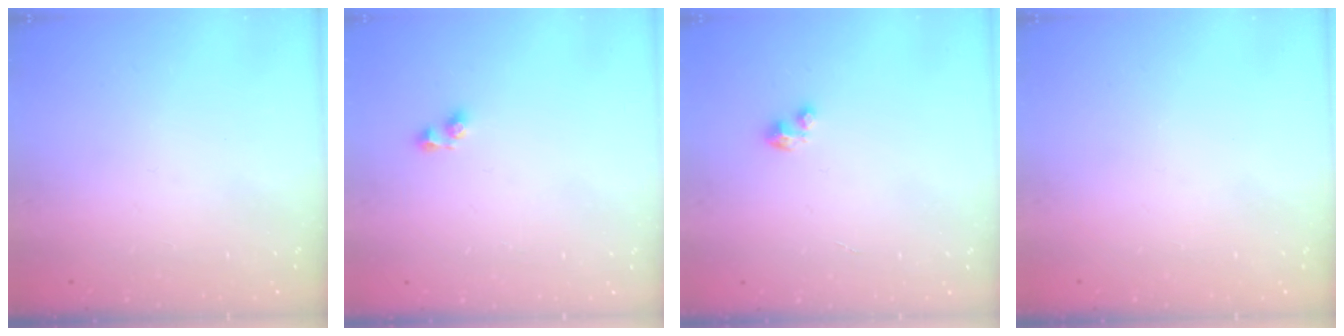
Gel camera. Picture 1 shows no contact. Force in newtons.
{"total": 4.0, "press": 4.0, "slide": 0.3}
{"total": 2.0, "press": 2.0, "slide": 0.2}
{"total": 0.0}